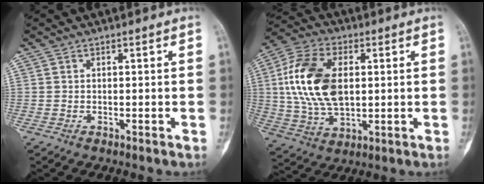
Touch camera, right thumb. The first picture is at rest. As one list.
[{"total": 17.2, "force": [2.3, 10.3, 13.6], "torque": [-0.261, 0.004, 0.044]}]